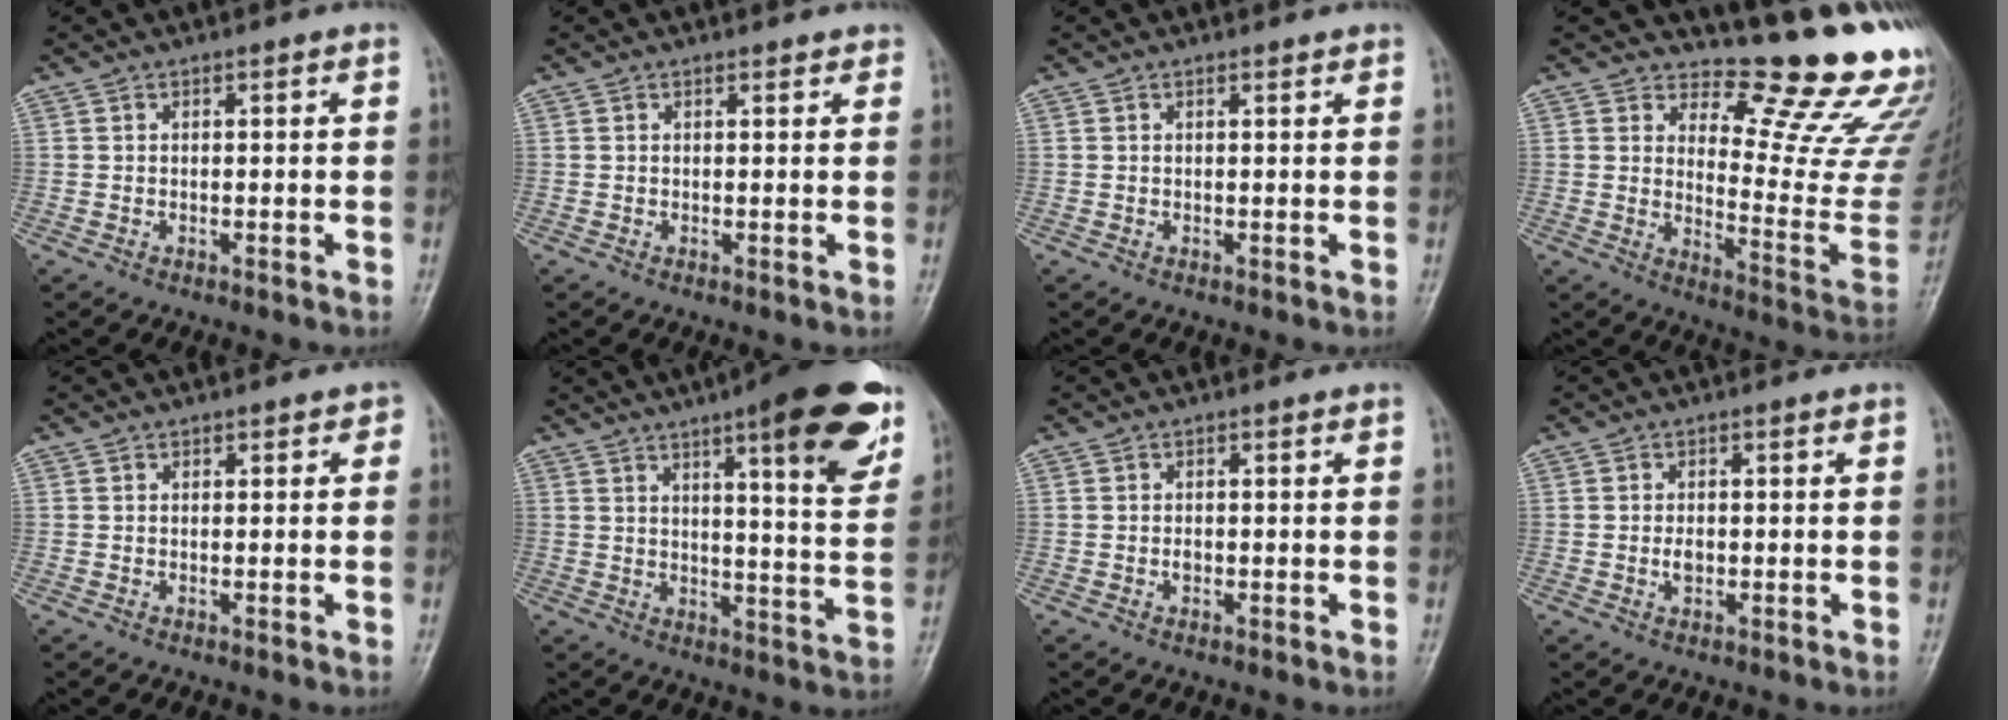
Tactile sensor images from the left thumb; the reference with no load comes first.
{"total": 1.1, "force": [0.8, 0.6, 0.2], "torque": [0.006, -0.004, 0.005]}
{"total": 0.5, "force": [0.5, 0.2, 0.1], "torque": [-0.005, -0.004, 0.006]}
{"total": 16.6, "force": [14.6, 3.6, 7.1], "torque": [-0.050, -0.173, 0.183]}
{"total": 1.4, "force": [0.6, 1.2, 0.6], "torque": [0.014, 0.002, 0.000]}
{"total": 17.7, "force": [9.8, 3.9, 14.2], "torque": [-0.153, -0.043, 0.128]}
{"total": 0.9, "force": [-0.2, 0.7, 0.6], "torque": [-0.005, 0.001, -0.005]}
{"total": 1.9, "force": [-0.2, 1.3, 1.4], "torque": [-0.020, 0.001, -0.005]}